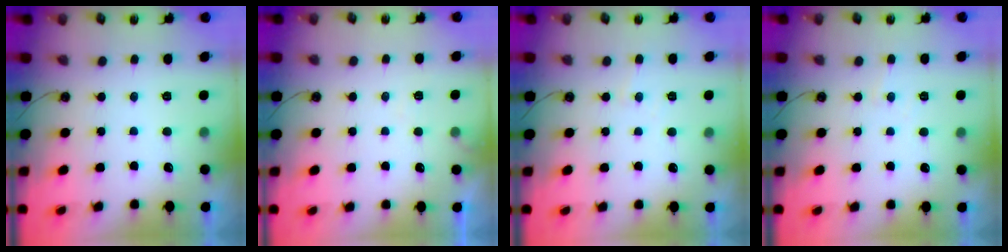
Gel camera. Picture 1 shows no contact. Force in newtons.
{"total": 3.4, "press": 3.3, "slide": 0.6}
{"total": 3.0, "press": 2.9, "slide": 0.6}
{"total": 3.0, "press": 2.9, "slide": 0.6}